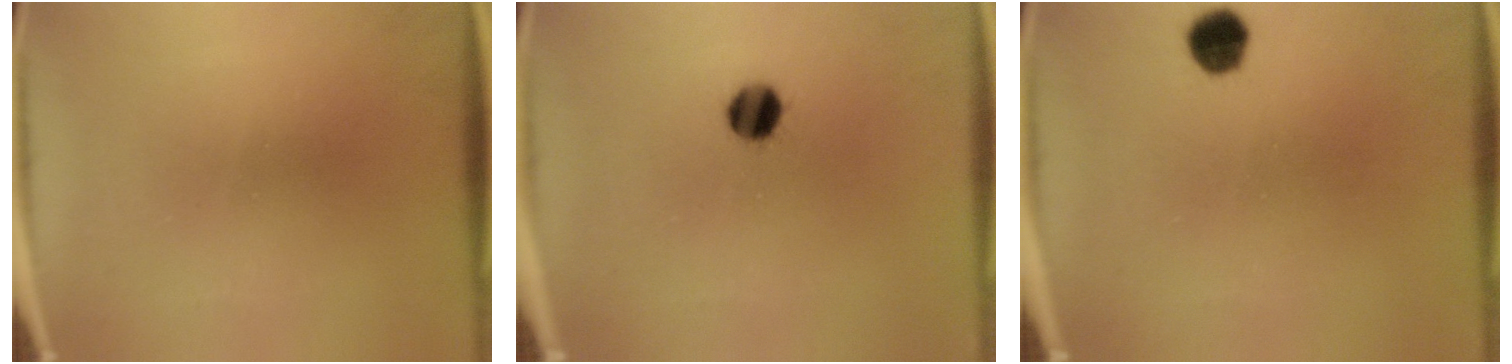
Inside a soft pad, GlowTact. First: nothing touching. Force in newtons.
{"total": 5.3}
{"total": 4.5}